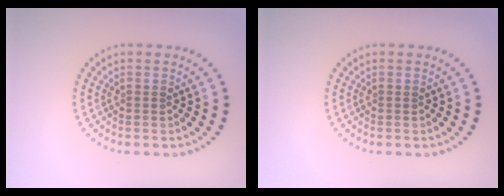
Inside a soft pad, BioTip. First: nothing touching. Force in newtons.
{"total": 0.0}